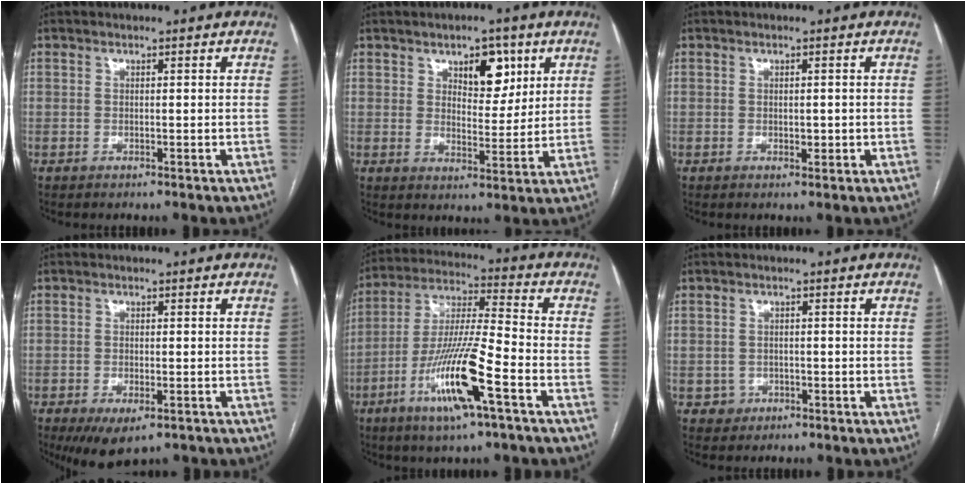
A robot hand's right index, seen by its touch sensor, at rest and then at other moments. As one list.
[{"total": 6.9, "force": [3.5, 3.4, 4.9], "torque": [-0.067, 0.003, 0.056]}, {"total": 1.3, "force": [-0.1, 0.8, 1.0], "torque": [-0.012, -0.001, 0.000]}, {"total": 6.2, "force": [-4.0, 2.5, 4.1], "torque": [-0.062, -0.011, -0.059]}, {"total": 15.2, "force": [-6.7, 0.9, 13.6], "torque": [-0.271, -0.014, -0.123]}, {"total": 2.3, "force": [-0.8, 2.2, -0.1], "torque": [0.011, 0.012, -0.010]}]